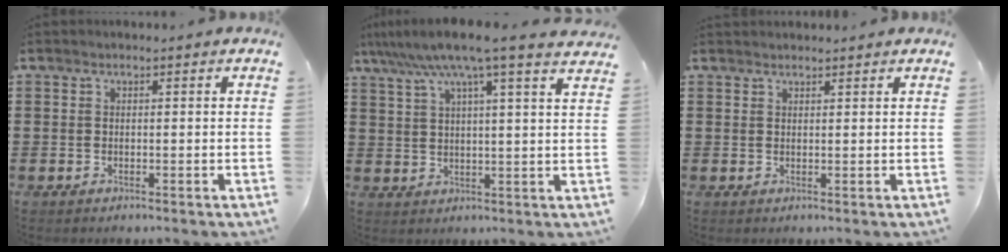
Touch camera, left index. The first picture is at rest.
{"total": 8.4, "force": [6.4, -0.1, 5.4], "torque": [-0.125, -0.024, 0.109]}
{"total": 1.1, "force": [1.1, 0.1, 0.1], "torque": [-0.003, -0.001, 0.021]}